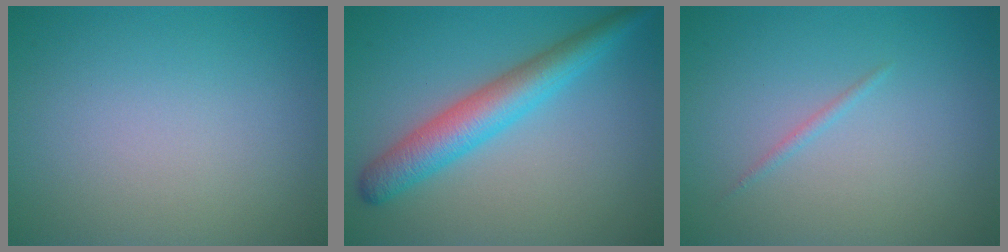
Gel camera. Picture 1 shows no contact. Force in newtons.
{"total": 5.1, "press": 5.1, "slide": 0.1}
{"total": 0.6, "press": 0.6, "slide": 0.0}